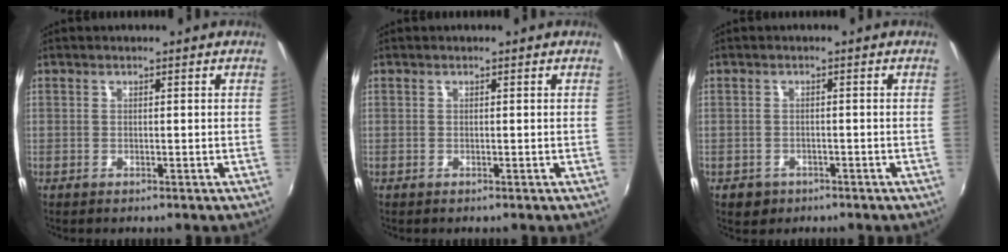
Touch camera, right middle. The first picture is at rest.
{"total": 0.0}
{"total": 3.1, "force": [-1.6, 2.5, 0.9], "torque": [-0.024, -0.003, -0.020]}